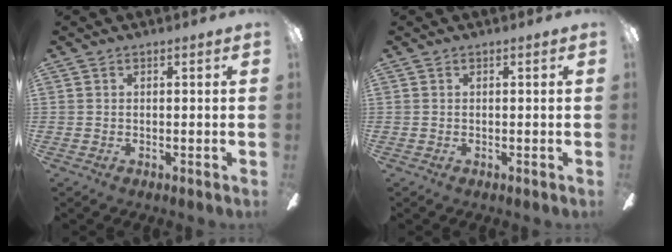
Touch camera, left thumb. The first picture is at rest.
{"total": 0.0}